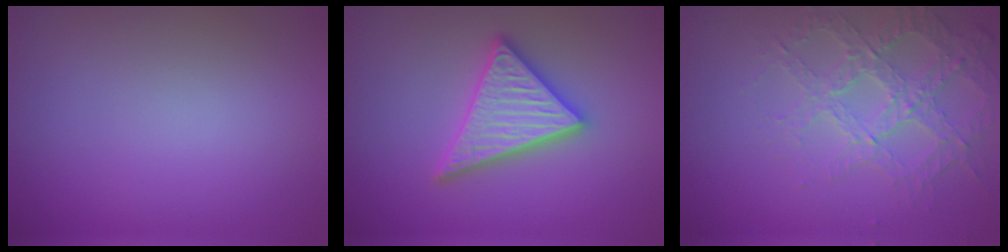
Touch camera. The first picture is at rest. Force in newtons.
{"total": 4.9, "press": 4.8, "slide": 0.6}
{"total": 3.6, "press": 3.4, "slide": 1.4}